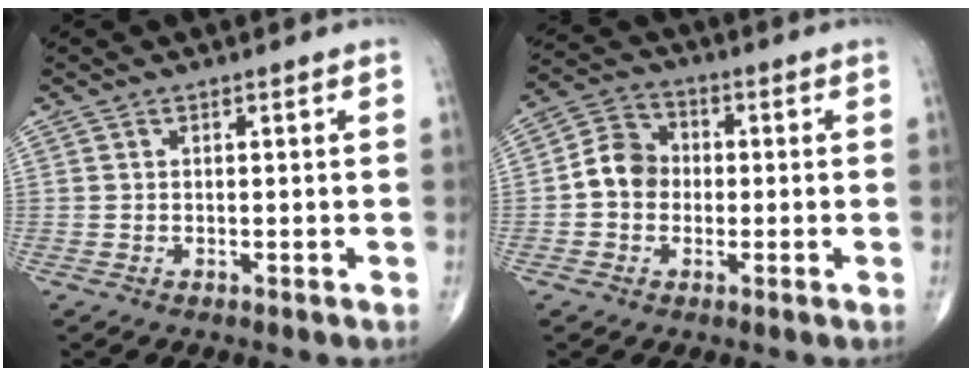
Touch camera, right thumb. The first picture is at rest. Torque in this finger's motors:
{"motor_torque": [-0.59, 0.43, 0.59, -0.27, 0.06]}